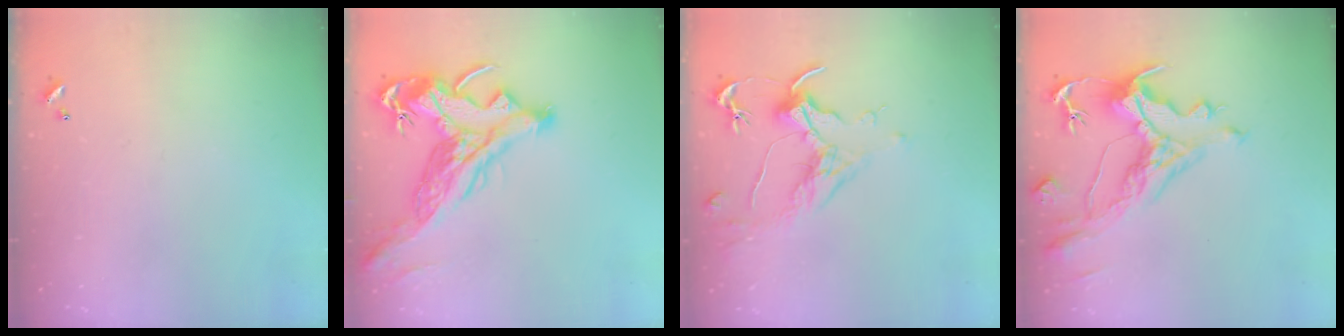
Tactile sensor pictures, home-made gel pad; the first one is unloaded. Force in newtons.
{"total": 9.2, "press": 8.8, "slide": 2.6}
{"total": 1.7, "press": 1.5, "slide": 0.9}
{"total": 4.6, "press": 4.2, "slide": 1.8}